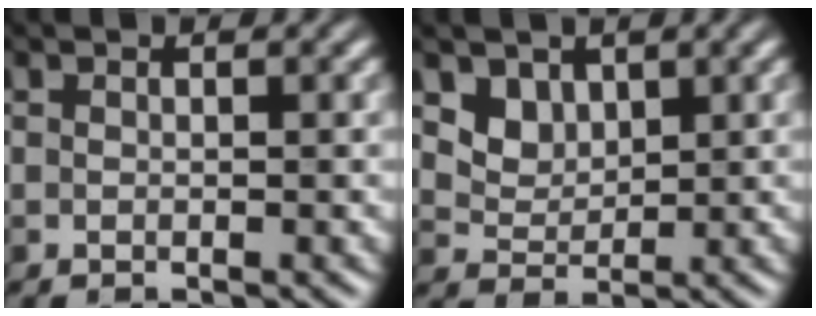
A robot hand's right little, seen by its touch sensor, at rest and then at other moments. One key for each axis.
{"total": 3.2, "fx": 1.8, "fy": 2.2, "fz": 1.3, "tx": -0.035, "ty": -0.018, "tz": 0.055}